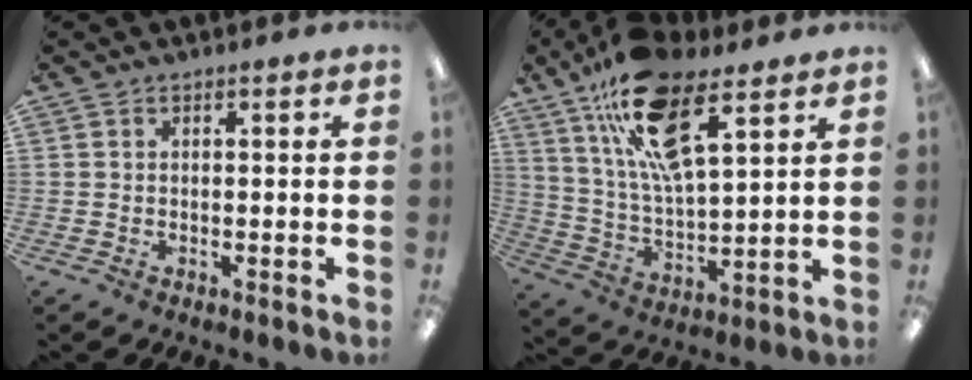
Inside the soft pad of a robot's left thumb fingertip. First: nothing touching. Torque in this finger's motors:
{"motor_torque": [0.47, 0.51, 1.68, -1.09, 0.61]}